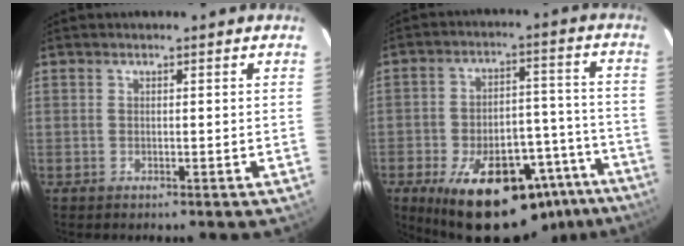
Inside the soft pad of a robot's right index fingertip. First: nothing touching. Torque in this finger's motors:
{"motor_torque": [1.25, -0.89, 1.05, 0.21]}